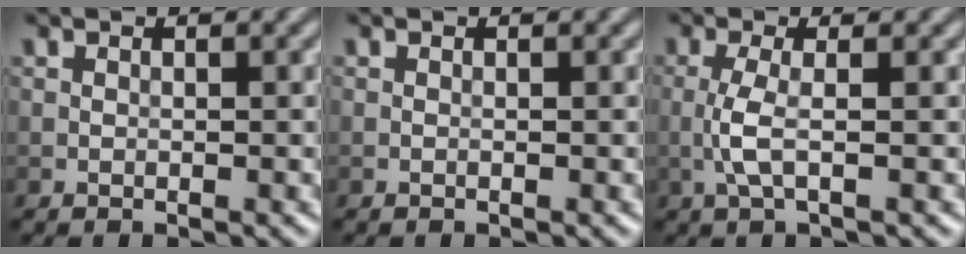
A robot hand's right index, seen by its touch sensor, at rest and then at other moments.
{"total": 0.0}
{"total": 2.4, "force": [-0.4, 0.4, 2.3], "torque": [-0.053, 0.001, -0.011]}